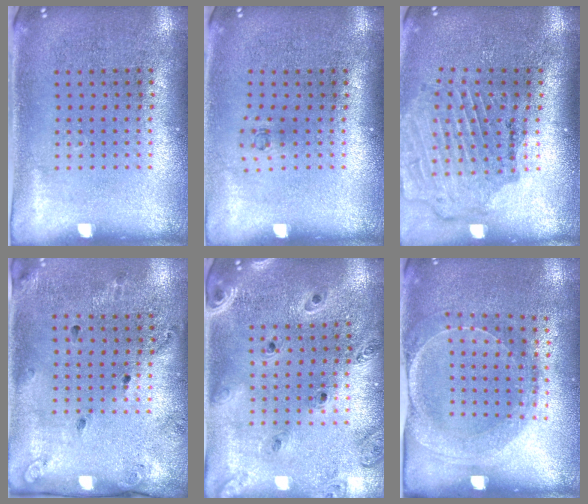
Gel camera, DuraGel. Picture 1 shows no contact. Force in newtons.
{"total": 0.6, "press": 0.2, "slide": 0.5}
{"total": 1.7, "press": 1.7, "slide": 0.3}
{"total": 1.8, "press": 1.2, "slide": 1.3}
{"total": 1.3, "press": 1.3, "slide": 0.1}
{"total": 1.6, "press": 1.5, "slide": 0.4}